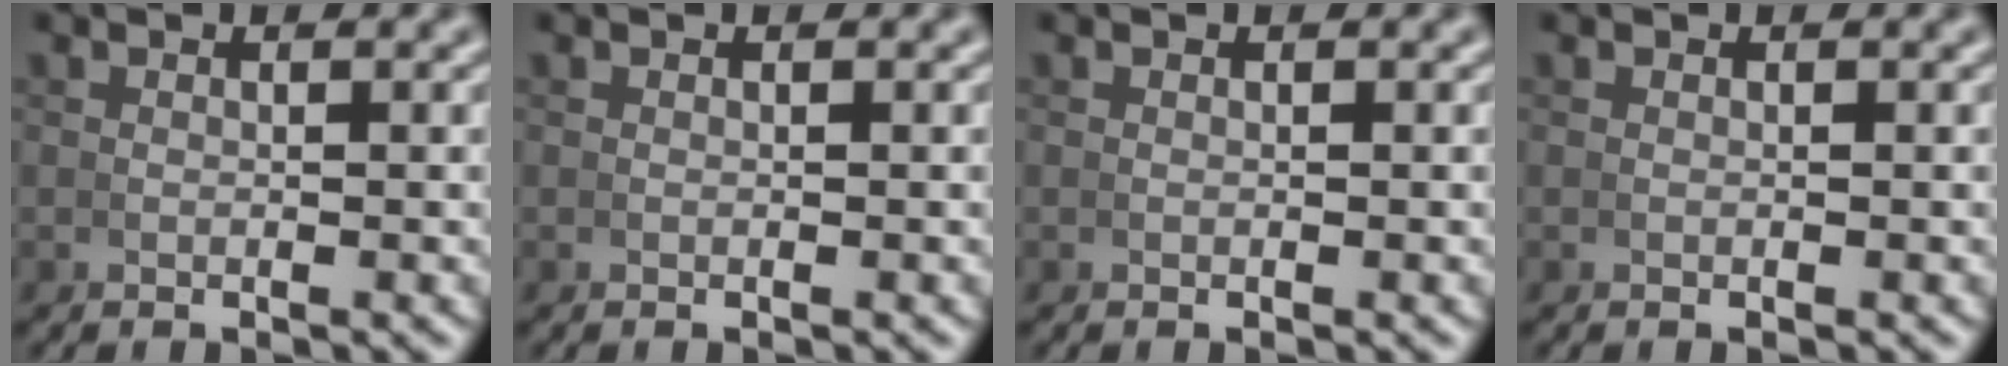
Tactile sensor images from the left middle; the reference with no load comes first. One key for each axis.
{"total": 0.0}
{"total": 0.0}
{"total": 0.0}